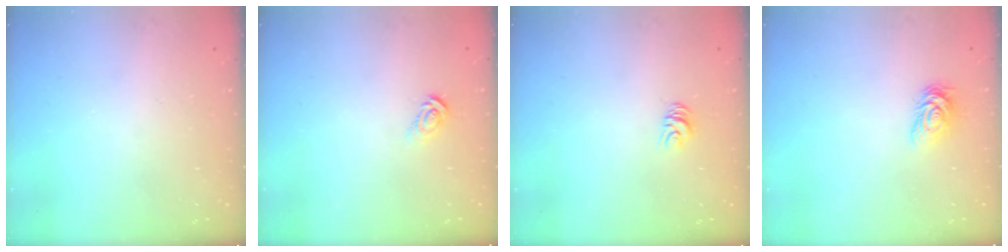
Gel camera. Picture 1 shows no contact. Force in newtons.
{"total": 4.5, "press": 4.5, "slide": 0.2}
{"total": 4.9, "press": 4.9, "slide": 0.2}
{"total": 5.1, "press": 5.1, "slide": 0.3}